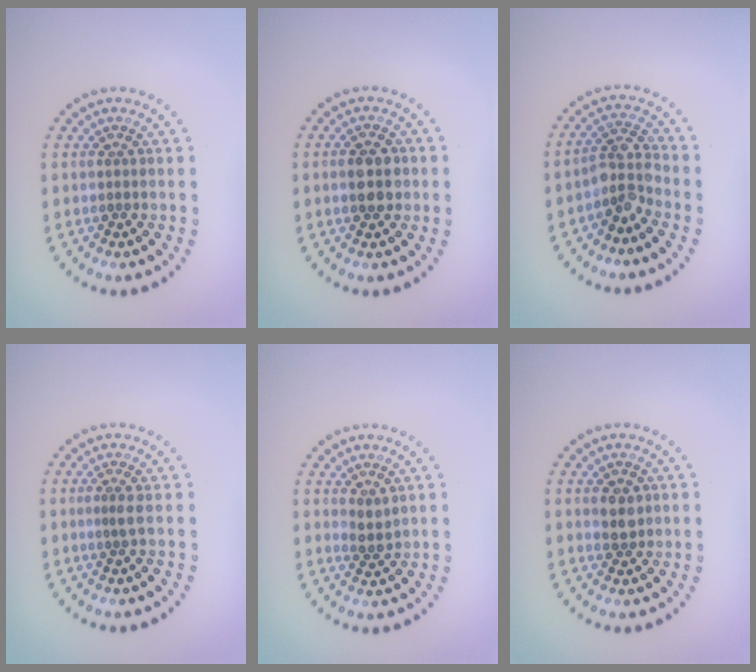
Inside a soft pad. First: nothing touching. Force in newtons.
{"total": 2.9, "press": 2.9, "slide": 0.0}
{"total": 3.1, "press": 2.5, "slide": 1.9}
{"total": 0.8, "press": 0.5, "slide": 0.7}
{"total": 1.6, "press": 1.2, "slide": 1.0}
{"total": 2.0, "press": 1.9, "slide": 0.5}